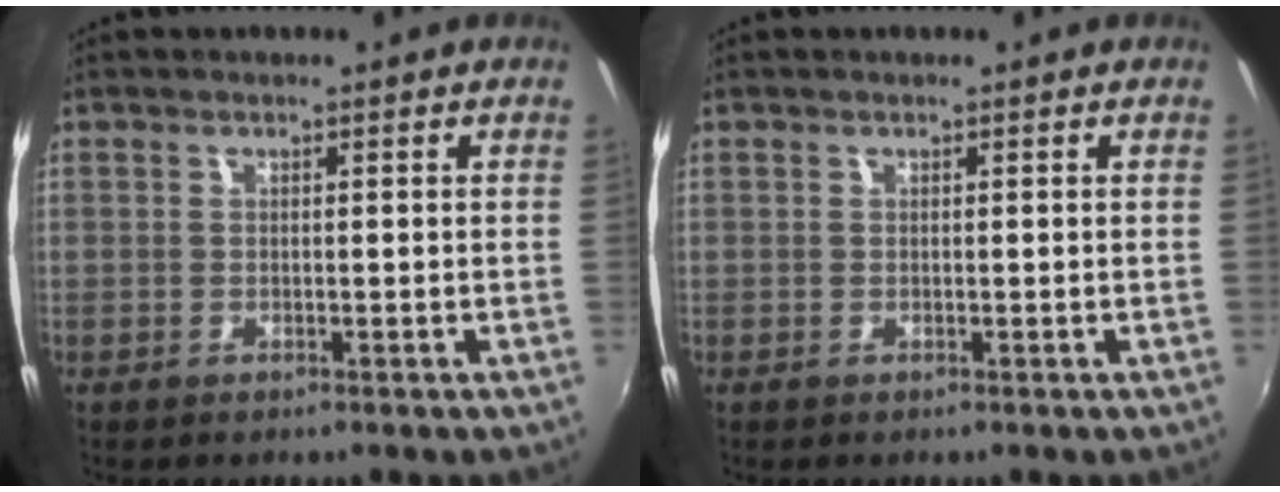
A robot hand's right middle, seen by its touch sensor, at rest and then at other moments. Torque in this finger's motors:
{"motor_torque": [0.04, -0.03, 0.01, 0.00]}